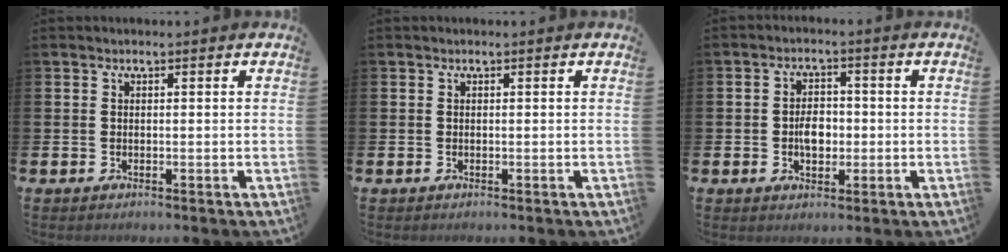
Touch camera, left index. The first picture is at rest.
{"total": 0.0}
{"total": 3.7, "force": [-0.4, 2.5, 2.8], "torque": [-0.035, 0.000, -0.014]}